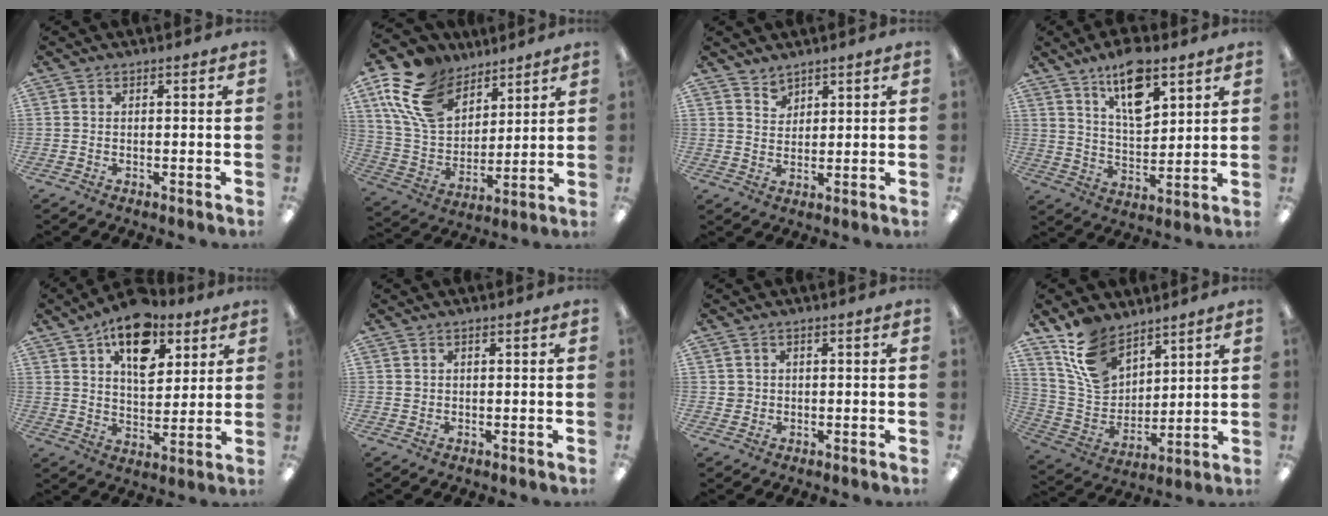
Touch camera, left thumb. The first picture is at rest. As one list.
[{"total": 18.0, "force": [11.2, 11.1, 8.7], "torque": [-0.208, -0.040, 0.212]}, {"total": 3.2, "force": [2.8, 1.6, 0.1], "torque": [0.001, -0.016, 0.053]}, {"total": 12.5, "force": [7.9, 5.6, 7.9], "torque": [-0.122, -0.033, 0.138]}, {"total": 15.3, "force": [8.9, 8.5, 9.0], "torque": [-0.124, -0.036, 0.155]}, {"total": 0.9, "force": [0.5, 0.7, 0.1], "torque": [-0.004, 0.003, 0.008]}, {"total": 1.8, "force": [0.5, 1.7, 0.2], "torque": [-0.006, 0.005, 0.008]}, {"total": 14.4, "force": [9.9, 8.7, 5.9], "torque": [-0.131, -0.044, 0.196]}]